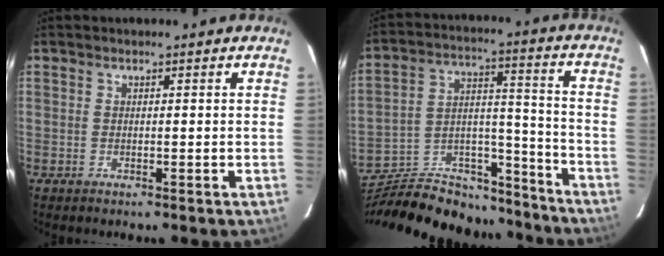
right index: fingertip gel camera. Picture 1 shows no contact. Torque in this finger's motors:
{"motor_torque": [0.95, -1.18, 0.55, 0.09]}